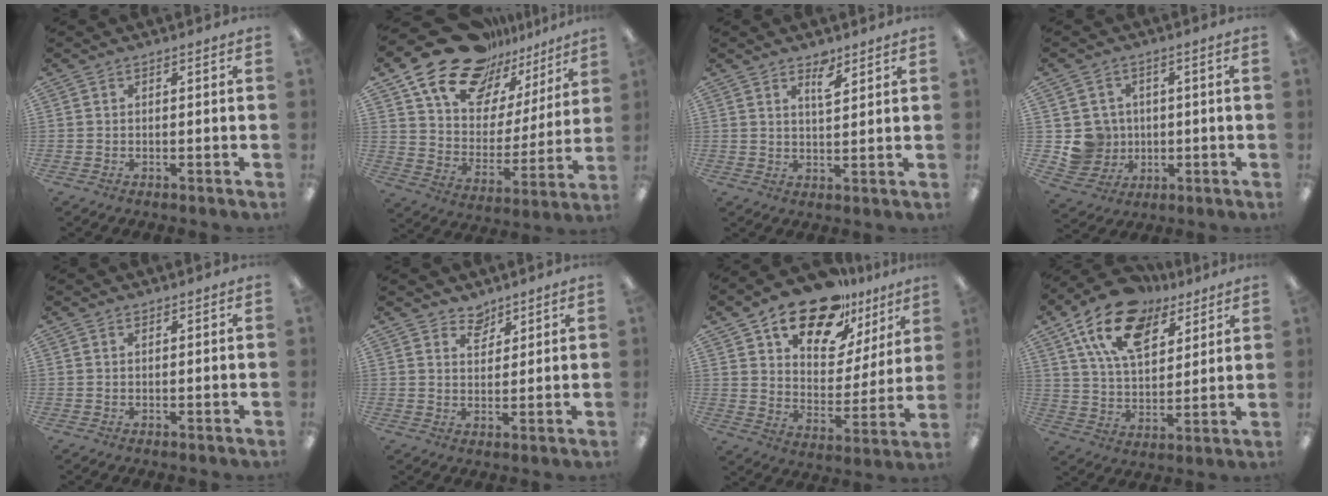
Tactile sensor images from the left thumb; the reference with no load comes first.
{"total": 20.4, "force": [15.8, 10.6, 7.4], "torque": [-0.146, -0.109, 0.281]}
{"total": 4.7, "force": [3.2, 1.7, 2.9], "torque": [-0.033, -0.019, 0.051]}
{"total": 7.6, "force": [0.3, 7.5, 0.9], "torque": [-0.039, 0.003, 0.018]}
{"total": 0.7, "force": [0.6, 0.3, 0.2], "torque": [-0.005, 0.000, 0.011]}
{"total": 4.7, "force": [4.0, 2.3, 0.4], "torque": [-0.005, -0.024, 0.074]}
{"total": 19.4, "force": [14.8, 8.9, 8.9], "torque": [-0.149, -0.097, 0.260]}
{"total": 17.9, "force": [10.9, 9.8, 10.3], "torque": [-0.185, -0.038, 0.197]}